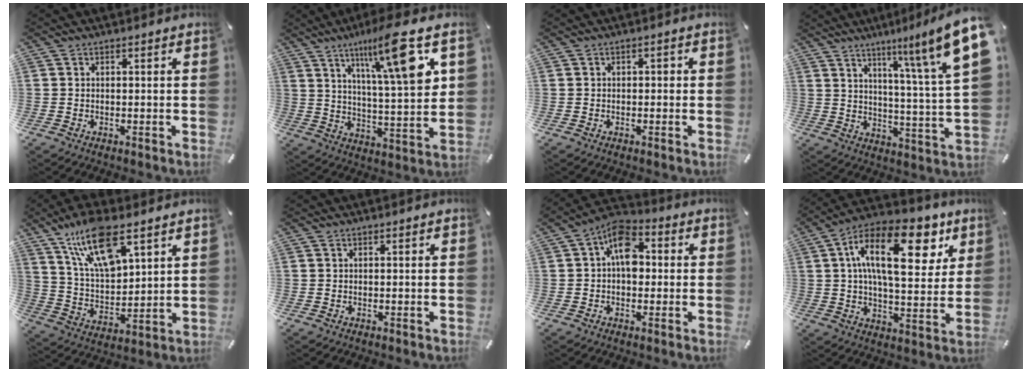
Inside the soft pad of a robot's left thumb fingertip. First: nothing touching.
{"total": 17.6, "force": [9.7, 3.5, 14.2], "torque": [-0.226, -0.041, 0.147]}
{"total": 1.1, "force": [0.0, 0.7, 0.9], "torque": [-0.017, 0.007, -0.003]}
{"total": 17.0, "force": [10.3, 1.9, 13.4], "torque": [-0.196, -0.070, 0.151]}
{"total": 16.0, "force": [10.4, 6.6, 10.2], "torque": [-0.214, -0.035, 0.184]}
{"total": 0.0}
{"total": 9.3, "force": [0.9, 6.1, 6.9], "torque": [-0.102, 0.000, 0.014]}
{"total": 22.4, "force": [8.4, 11.0, 17.7], "torque": [-0.279, -0.023, 0.130]}